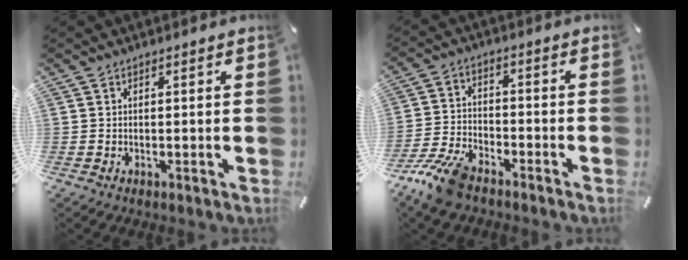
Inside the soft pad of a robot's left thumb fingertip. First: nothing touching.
{"total": 10.4, "force": [-7.9, 4.2, 5.3], "torque": [-0.116, 0.032, -0.152]}